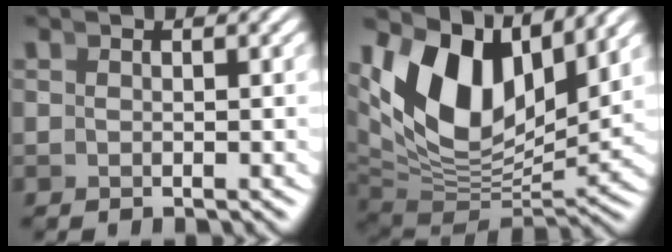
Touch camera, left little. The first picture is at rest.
{"total": 11.7, "force": [3.0, 6.9, 8.9], "torque": [-0.172, -0.005, 0.058]}